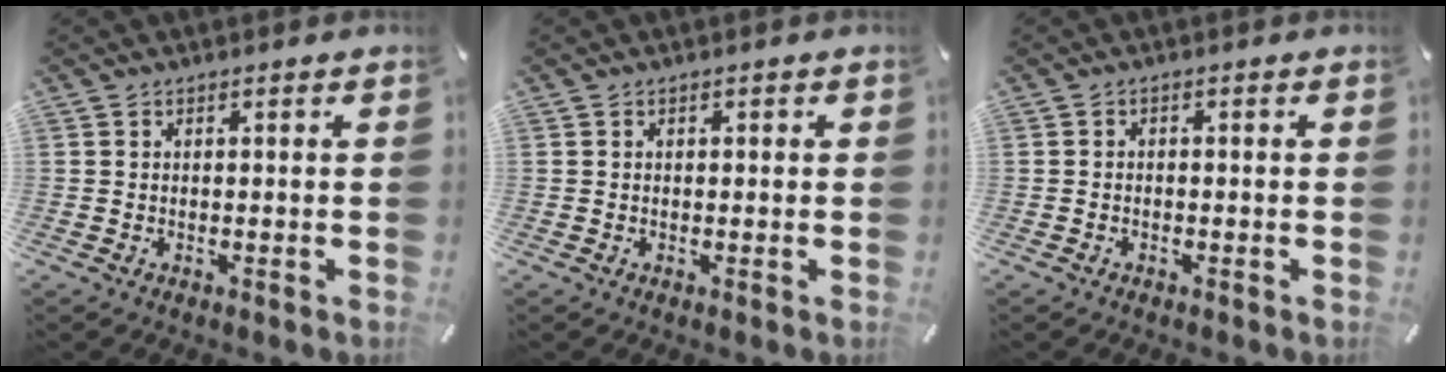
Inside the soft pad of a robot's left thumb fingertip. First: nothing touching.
{"total": 0.5, "force": [0.1, 0.4, 0.3], "torque": [-0.007, 0.002, 0.001]}
{"total": 0.8, "force": [-0.7, 0.3, 0.4], "torque": [-0.010, 0.000, -0.013]}